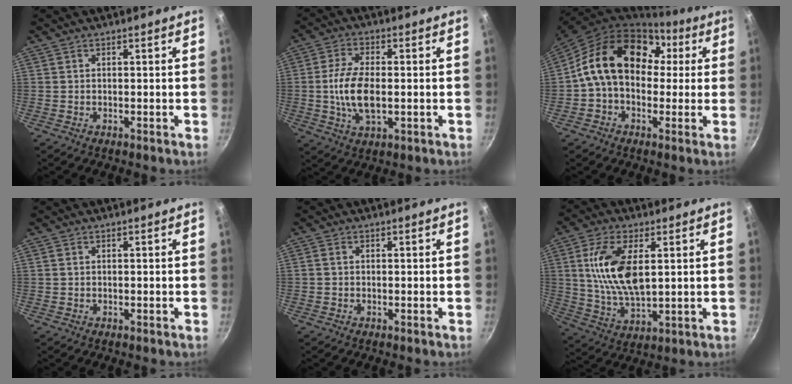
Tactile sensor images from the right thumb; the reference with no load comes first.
{"total": 9.8, "force": [-0.7, 4.8, 8.5], "torque": [-0.168, 0.004, -0.016]}
{"total": 18.6, "force": [2.8, 13.6, 12.3], "torque": [-0.179, 0.043, 0.032]}
{"total": 0.5, "force": [0.2, 0.4, 0.3], "torque": [-0.007, 0.000, 0.003]}
{"total": 0.7, "force": [0.0, 0.6, 0.3], "torque": [-0.006, 0.004, -0.001]}
{"total": 13.8, "force": [3.2, 6.6, 11.7], "torque": [-0.218, -0.013, 0.065]}